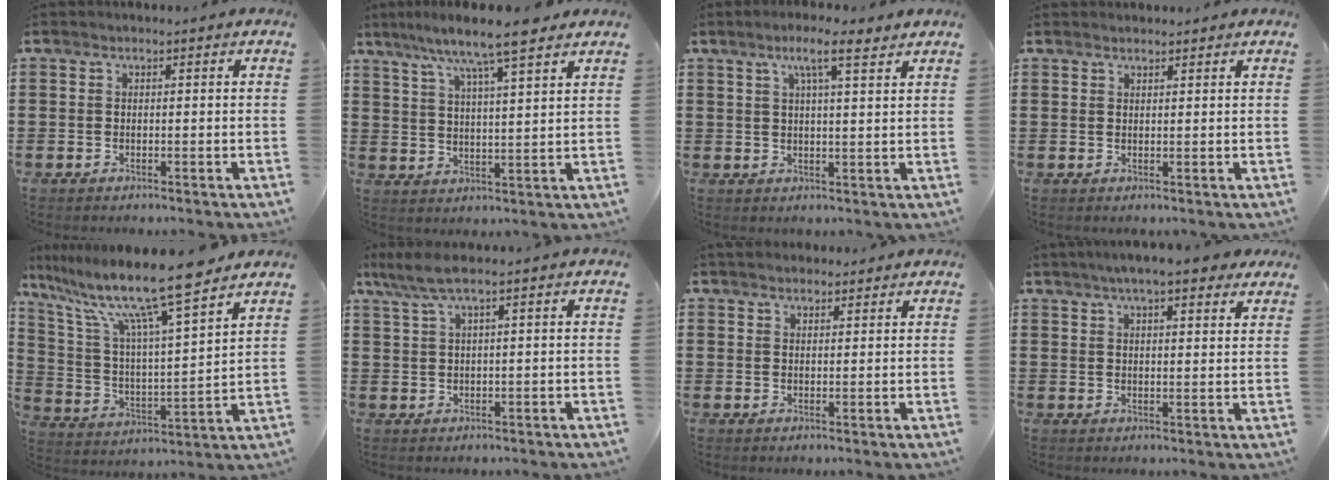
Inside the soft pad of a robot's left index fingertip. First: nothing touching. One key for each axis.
{"total": 8.3, "fx": 6.7, "fy": 0.3, "fz": 4.9, "tx": -0.114, "ty": -0.020, "tz": 0.115}
{"total": 5.9, "fx": 3.7, "fy": 0.9, "fz": 4.5, "tx": -0.090, "ty": 0.001, "tz": 0.061}
{"total": 1.3, "fx": 1.2, "fy": 0.3, "fz": 0.1, "tx": -0.004, "ty": 0.001, "tz": 0.024}
{"total": 13.0, "fx": 10.7, "fy": 0.1, "fz": 7.4, "tx": -0.176, "ty": -0.071, "tz": 0.177}
{"total": 3.8, "fx": 2.0, "fy": 0.2, "fz": 3.2, "tx": -0.073, "ty": 0.000, "tz": 0.034}
{"total": 2.3, "fx": 2.2, "fy": 0.6, "fz": 0.3, "tx": -0.009, "ty": 0.003, "tz": 0.044}
{"total": 5.8, "fx": 4.7, "fy": 1.0, "fz": 3.3, "tx": -0.068, "ty": -0.004, "tz": 0.082}